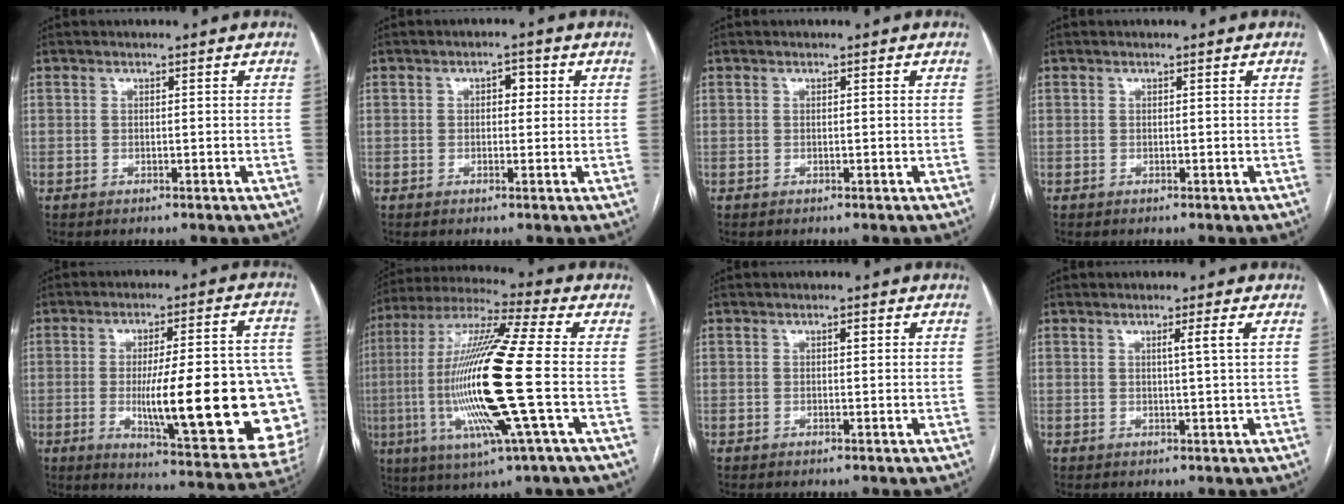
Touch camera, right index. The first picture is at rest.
{"total": 2.5, "force": [0.6, 1.5, 1.9], "torque": [-0.026, 0.013, 0.008]}
{"total": 0.0}
{"total": 0.0}
{"total": 26.8, "force": [-4.1, 4.3, 26.1], "torque": [-0.268, -0.001, -0.047]}
{"total": 20.3, "force": [-2.8, 0.2, 20.1], "torque": [-0.414, -0.011, -0.064]}
{"total": 0.9, "force": [0.3, 0.3, 0.8], "torque": [-0.011, 0.002, 0.003]}
{"total": 2.0, "force": [0.6, -0.7, 1.7], "torque": [-0.030, -0.004, 0.014]}